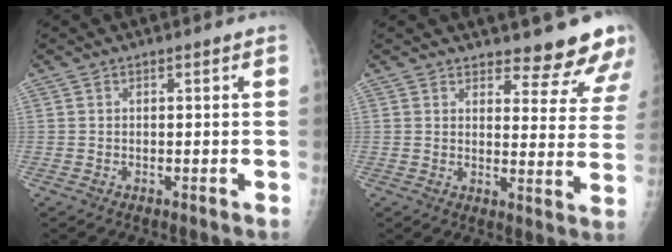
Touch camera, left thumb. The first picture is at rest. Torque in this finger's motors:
{"motor_torque": [0.20, 0.27, -0.36, -0.20, 0.05]}